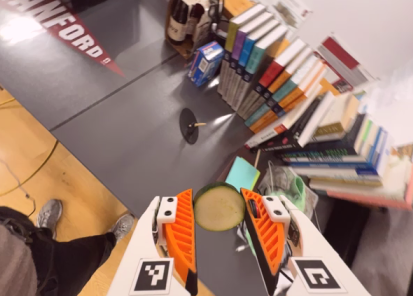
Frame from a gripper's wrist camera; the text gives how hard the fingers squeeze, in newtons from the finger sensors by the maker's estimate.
{"total": 8.7, "left": 9.0, "right": 8.5}